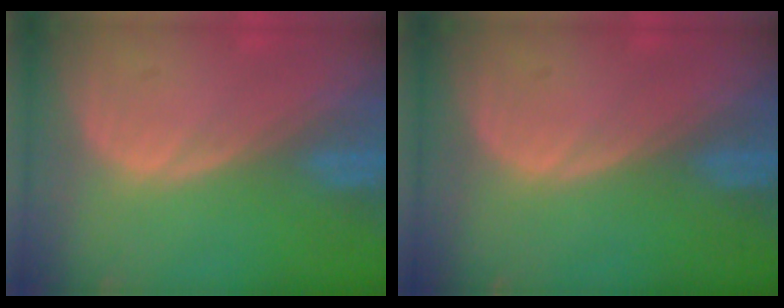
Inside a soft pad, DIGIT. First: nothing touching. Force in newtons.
{"total": 0.0}